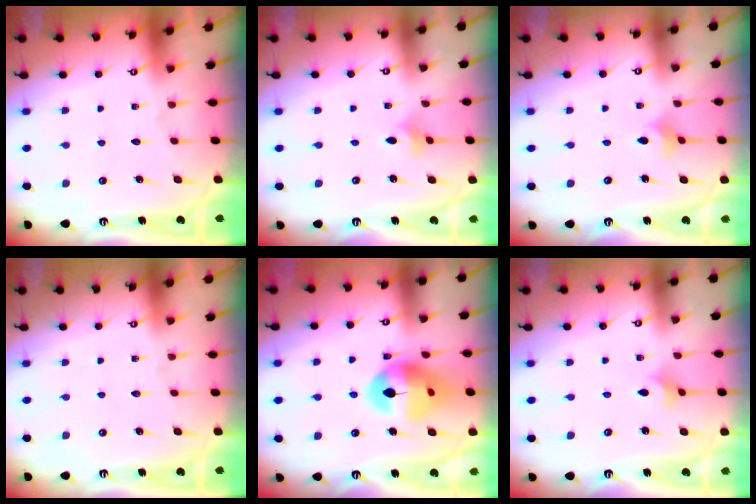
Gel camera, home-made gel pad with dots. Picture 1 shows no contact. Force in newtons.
{"total": 2.1, "press": 2.0, "slide": 0.5}
{"total": 2.9, "press": 2.9, "slide": 0.5}
{"total": 0.0}
{"total": 14.0, "press": 13.9, "slide": 1.8}
{"total": 1.9, "press": 1.8, "slide": 0.6}